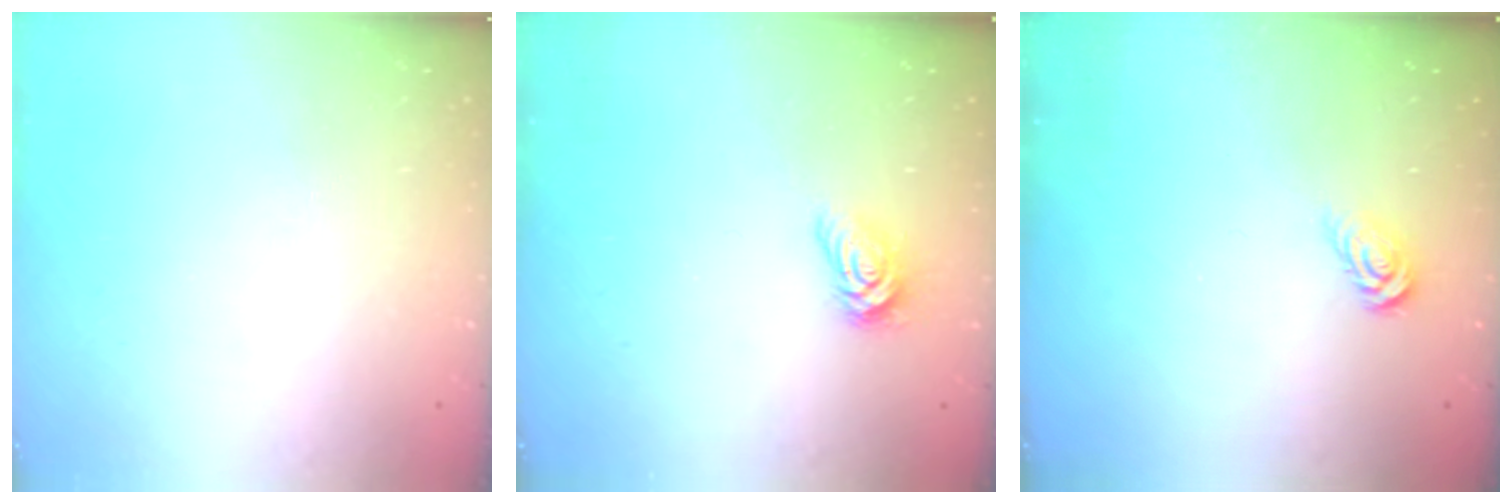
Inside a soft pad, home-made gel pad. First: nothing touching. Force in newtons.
{"total": 3.8, "press": 3.8, "slide": 0.4}
{"total": 3.6, "press": 3.5, "slide": 0.3}